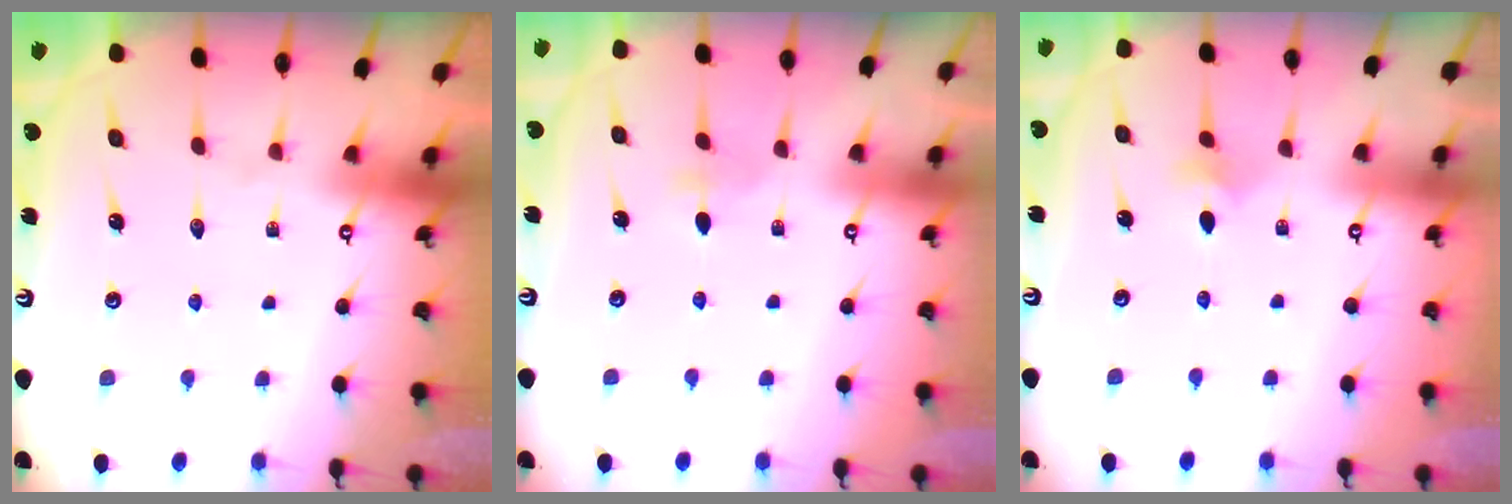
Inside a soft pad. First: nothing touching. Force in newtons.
{"total": 2.8, "press": 2.7, "slide": 0.6}
{"total": 3.4, "press": 3.3, "slide": 0.8}